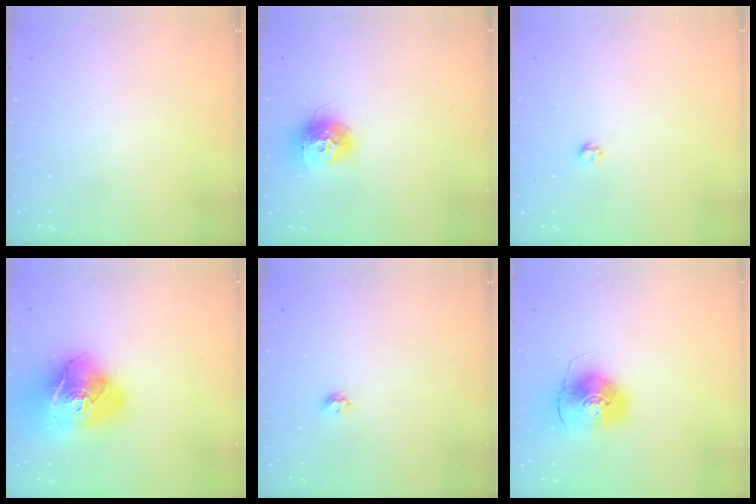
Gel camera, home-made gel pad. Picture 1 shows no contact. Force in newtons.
{"total": 12.6, "press": 12.6, "slide": 1.1}
{"total": 2.7, "press": 2.7, "slide": 0.4}
{"total": 22.2, "press": 22.0, "slide": 2.8}
{"total": 4.2, "press": 4.1, "slide": 0.4}
{"total": 9.2, "press": 9.0, "slide": 1.5}